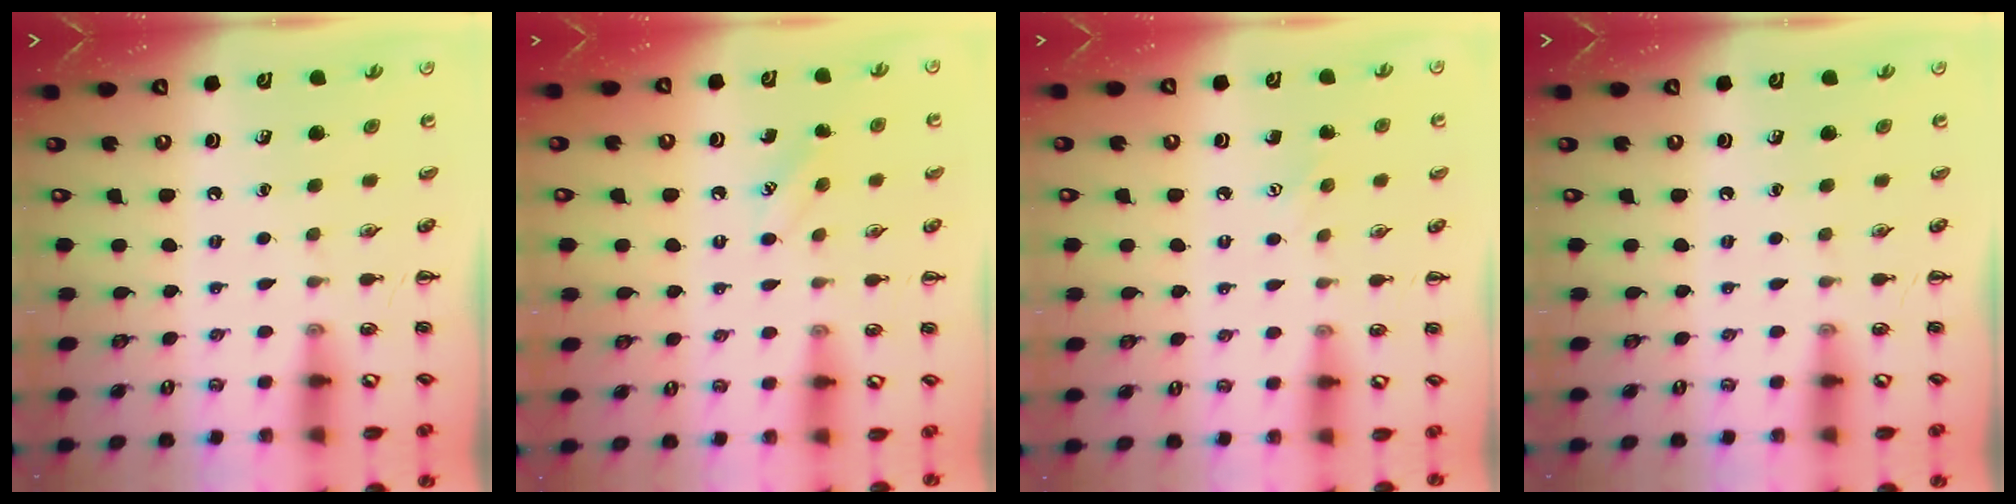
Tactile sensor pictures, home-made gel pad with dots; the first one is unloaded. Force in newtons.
{"total": 6.6, "press": 6.4, "slide": 1.4}
{"total": 3.9, "press": 3.8, "slide": 1.0}
{"total": 0.0}